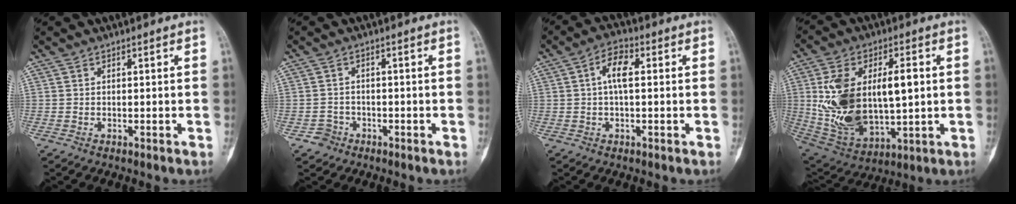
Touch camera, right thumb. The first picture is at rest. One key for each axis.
{"total": 2.5, "fx": -1.4, "fy": 2.1, "fz": -0.1, "tx": 0.013, "ty": 0.011, "tz": -0.026}
{"total": 5.6, "fx": 0.7, "fy": 2.4, "fz": 5.0, "tx": -0.097, "ty": 0.012, "tz": 0.002}
{"total": 22.1, "fx": 1.8, "fy": 12.0, "fz": 18.4, "tx": -0.333, "ty": -0.007, "tz": 0.050}